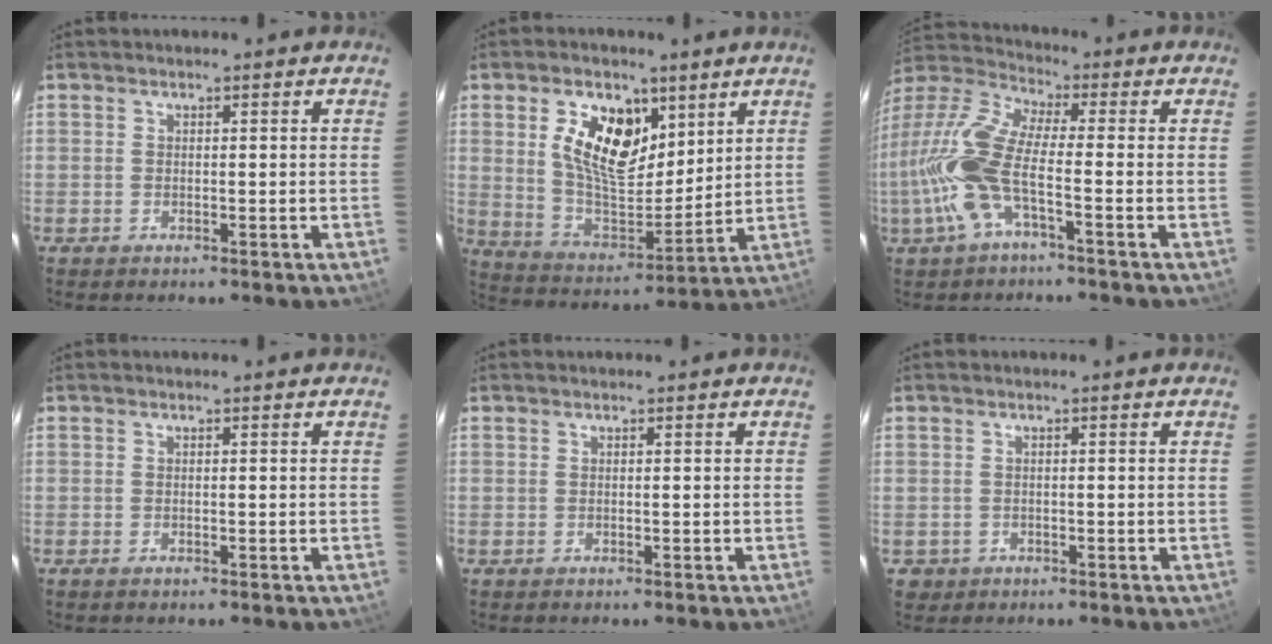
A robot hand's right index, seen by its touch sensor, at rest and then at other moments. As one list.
[{"total": 14.4, "force": [5.9, 7.9, 10.5], "torque": [-0.193, 0.003, 0.115]}, {"total": 13.4, "force": [-3.6, 3.5, 12.4], "torque": [-0.272, 0.002, -0.077]}, {"total": 0.5, "force": [-0.4, 0.2, 0.3], "torque": [-0.008, 0.000, -0.007]}, {"total": 0.0}, {"total": 2.8, "force": [-0.7, 2.6, 0.4], "torque": [-0.008, 0.005, -0.004]}]